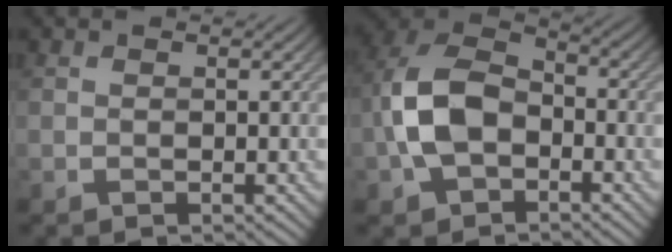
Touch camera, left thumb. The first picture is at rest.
{"total": 9.9, "force": [-2.6, 6.4, 7.0], "torque": [-0.164, 0.006, -0.063]}